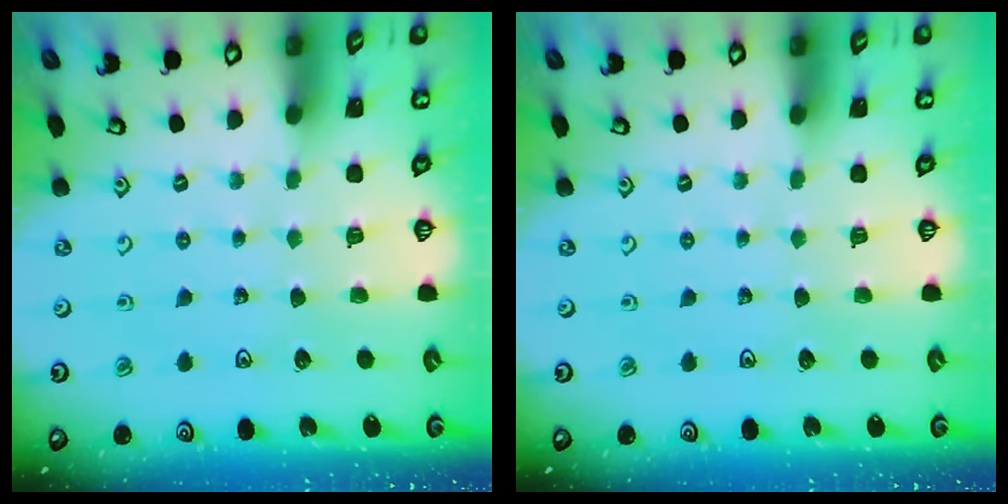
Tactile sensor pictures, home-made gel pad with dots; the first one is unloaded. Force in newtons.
{"total": 0.0}